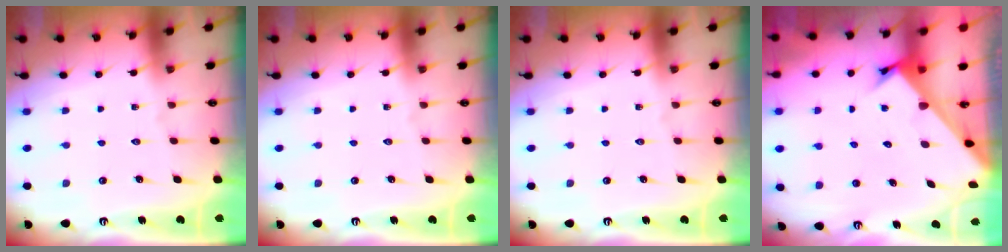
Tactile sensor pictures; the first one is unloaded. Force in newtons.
{"total": 0.0}
{"total": 0.0}
{"total": 2.7, "press": 2.7, "slide": 0.2}